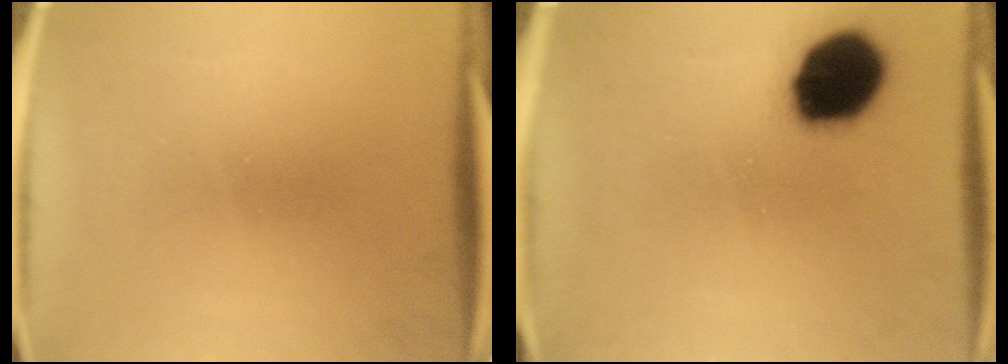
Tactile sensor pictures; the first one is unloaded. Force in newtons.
{"total": 17.3}